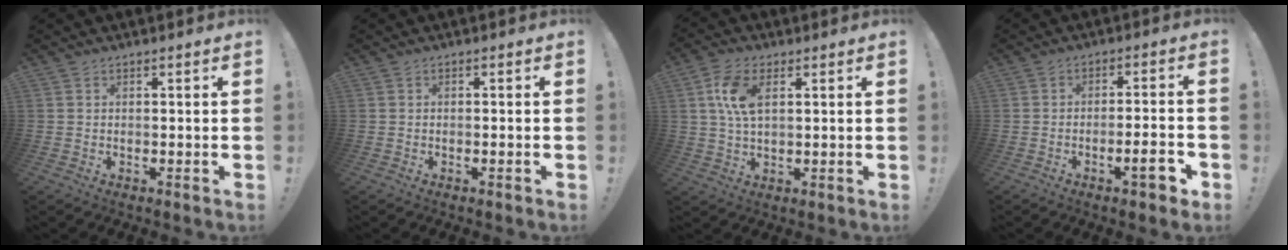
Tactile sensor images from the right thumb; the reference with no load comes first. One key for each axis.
{"total": 0.8, "fx": -0.6, "fy": -0.1, "fz": 0.5, "tx": -0.012, "ty": 0.001, "tz": -0.011}
{"total": 8.7, "fx": 2.7, "fy": 4.5, "fz": 6.9, "tx": -0.154, "ty": 0.002, "tz": 0.049}
{"total": 7.5, "fx": -3.6, "fy": 1.3, "fz": 6.4, "tx": -0.090, "ty": 0.013, "tz": -0.056}